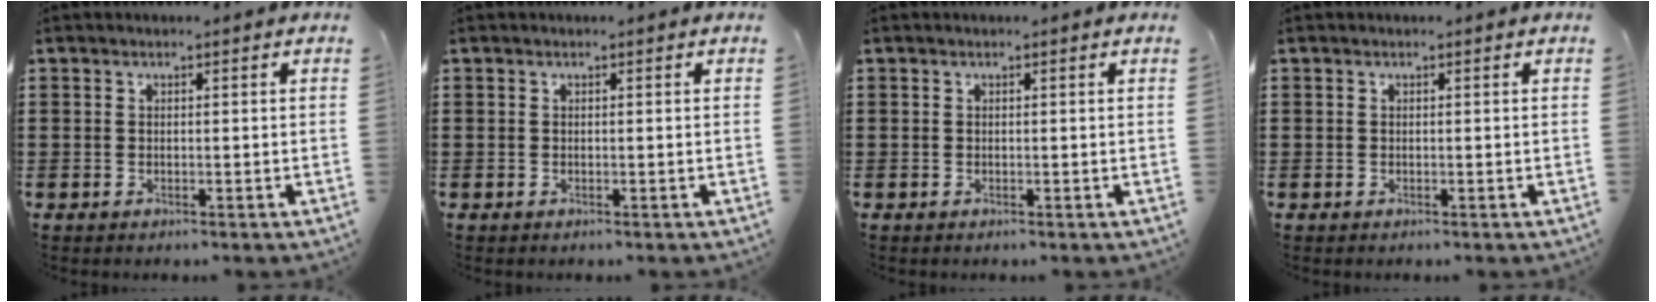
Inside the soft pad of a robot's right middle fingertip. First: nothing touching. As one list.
[{"total": 0.0}, {"total": 0.0}, {"total": 0.0}]